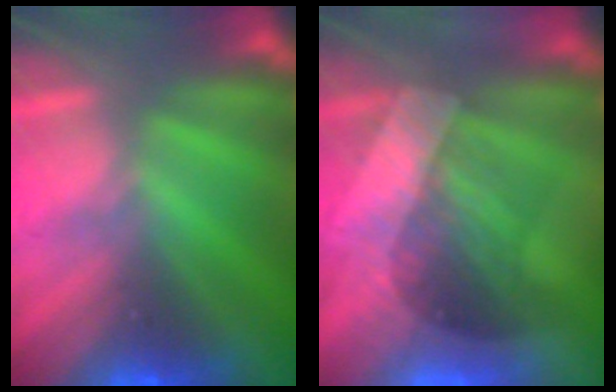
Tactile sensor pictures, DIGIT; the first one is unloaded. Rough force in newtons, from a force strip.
{"total": 3.2}